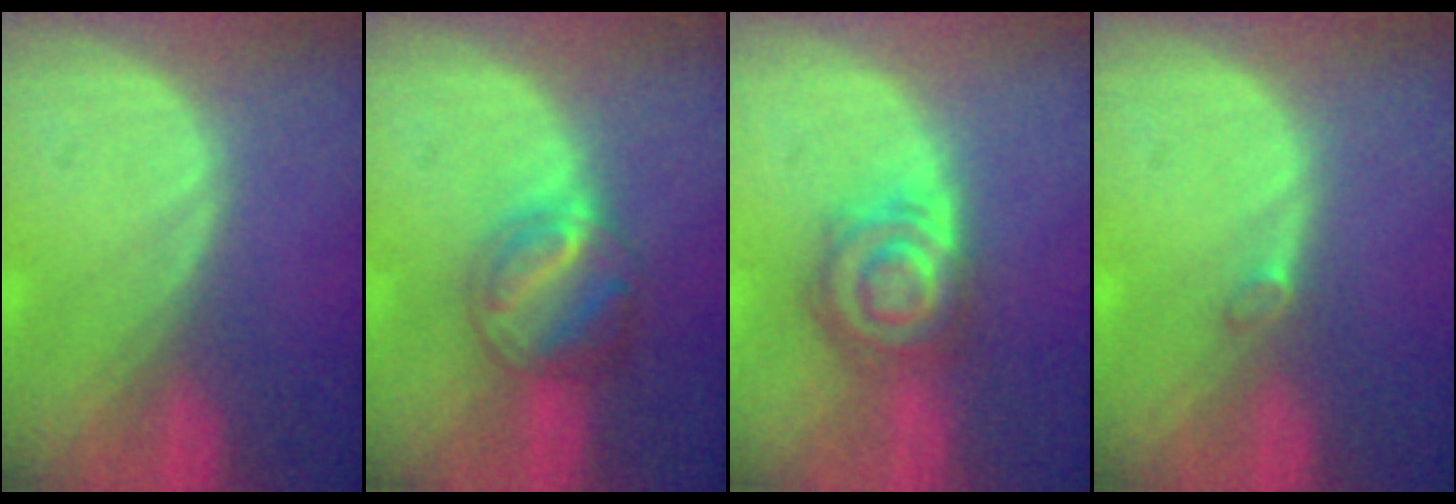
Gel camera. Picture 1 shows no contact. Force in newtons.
{"total": 5.8, "press": 5.7, "slide": 1.0}
{"total": 7.2, "press": 6.7, "slide": 2.8}
{"total": 0.9, "press": 0.9, "slide": 0.3}